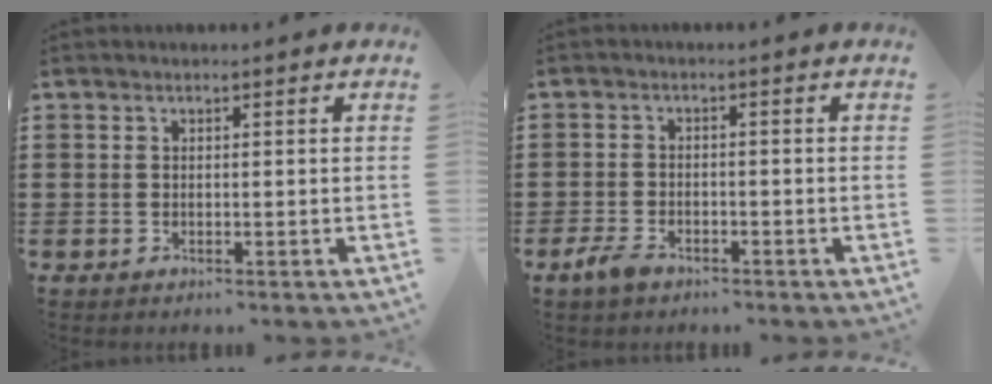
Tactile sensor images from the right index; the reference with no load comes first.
{"total": 2.7, "force": [-1.9, 1.1, 1.6], "torque": [-0.045, -0.004, -0.040]}